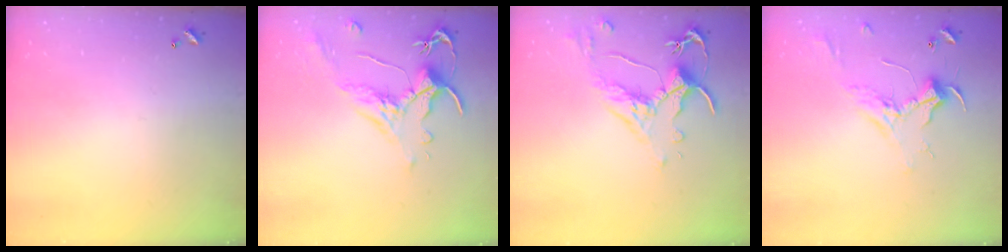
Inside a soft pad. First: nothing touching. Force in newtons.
{"total": 1.6, "press": 1.0, "slide": 1.2}
{"total": 2.6, "press": 2.2, "slide": 1.4}
{"total": 2.3, "press": 2.2, "slide": 0.6}